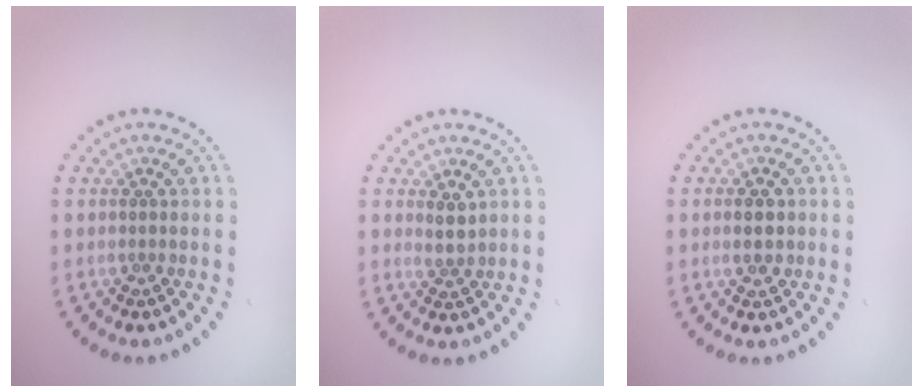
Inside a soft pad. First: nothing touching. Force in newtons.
{"total": 1.4, "press": 1.2, "slide": 0.8}
{"total": 1.7, "press": 1.7, "slide": 0.1}